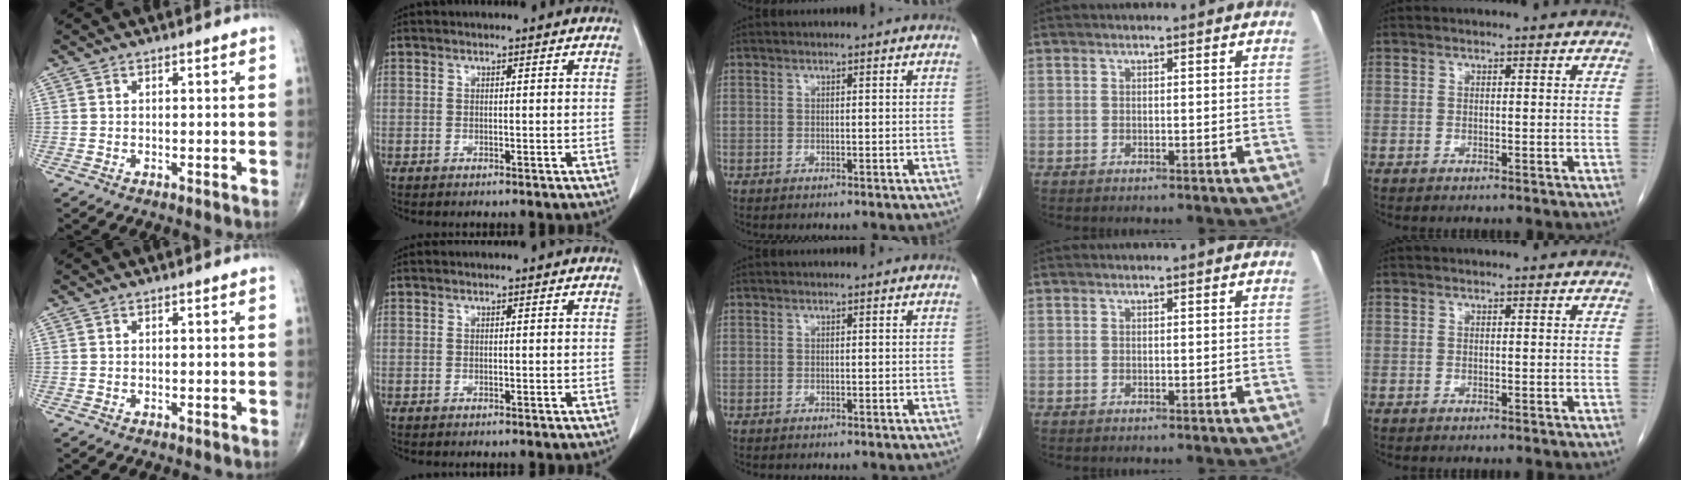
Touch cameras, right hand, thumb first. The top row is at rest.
{}